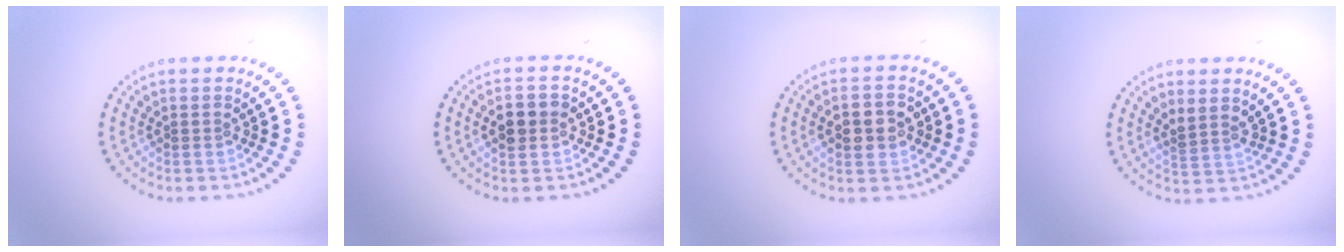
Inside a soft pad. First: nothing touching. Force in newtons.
{"total": 2.4, "press": 2.4, "slide": 0.2}
{"total": 3.8, "press": 3.8, "slide": 0.1}
{"total": 1.8, "press": 1.5, "slide": 1.1}